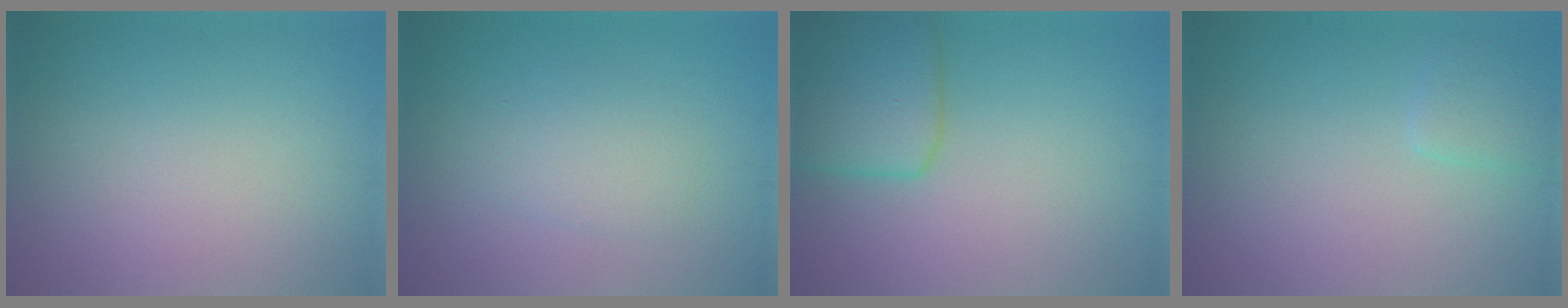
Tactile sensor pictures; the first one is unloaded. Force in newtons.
{"total": 2.4, "press": 2.4, "slide": 0.2}
{"total": 5.0, "press": 5.0, "slide": 0.3}
{"total": 1.5, "press": 1.5, "slide": 0.2}